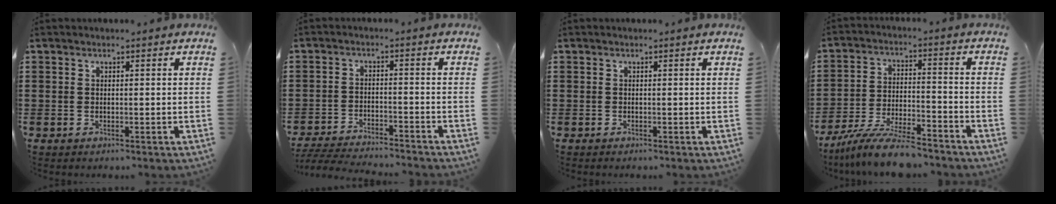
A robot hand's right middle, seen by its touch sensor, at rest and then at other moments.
{"total": 4.5, "force": [-4.4, 0.1, 1.0], "torque": [-0.023, -0.001, -0.090]}
{"total": 0.0}
{"total": 9.7, "force": [-8.6, 1.2, 4.2], "torque": [-0.079, 0.017, -0.165]}